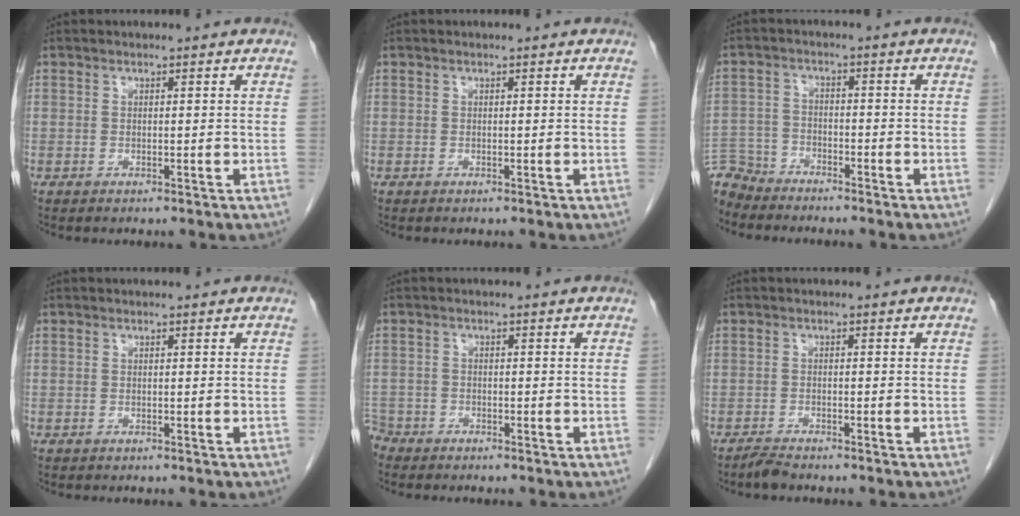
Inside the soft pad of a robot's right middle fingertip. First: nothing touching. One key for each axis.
{"total": 0.0}
{"total": 7.0, "fx": -6.7, "fy": 2.0, "fz": 0.0, "tx": 0.001, "ty": -0.002, "tz": -0.130}
{"total": 0.0}
{"total": 3.2, "fx": -3.0, "fy": 1.3, "fz": 0.0, "tx": -0.001, "ty": -0.003, "tz": -0.059}
{"total": 1.7, "fx": -1.6, "fy": 0.0, "fz": 0.5, "tx": -0.017, "ty": -0.007, "tz": -0.031}